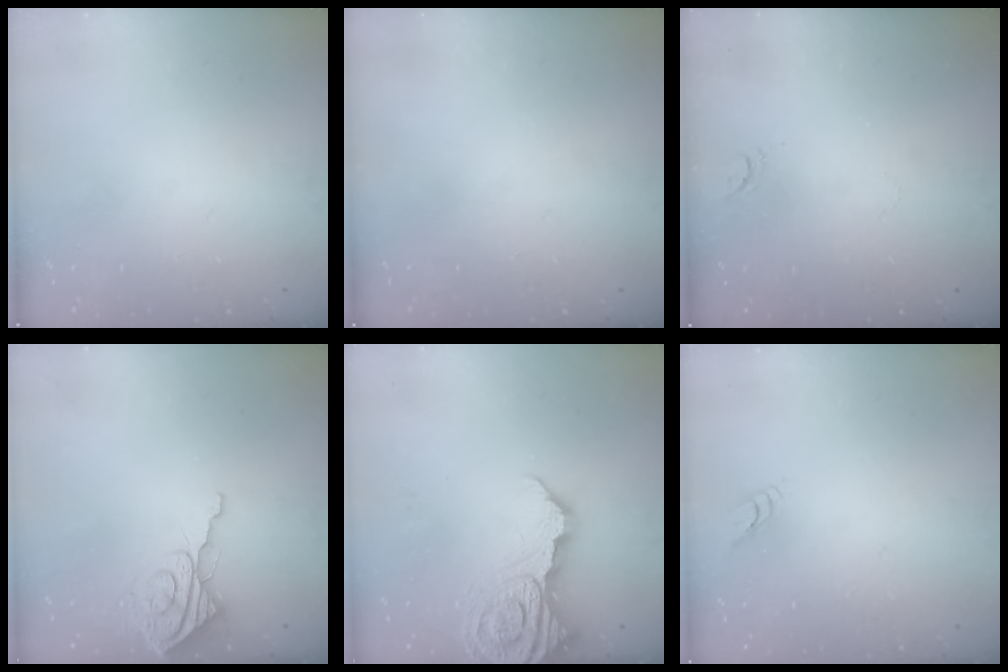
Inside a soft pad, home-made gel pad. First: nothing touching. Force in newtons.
{"total": 0.0}
{"total": 4.4, "press": 4.3, "slide": 0.5}
{"total": 8.9, "press": 8.8, "slide": 1.0}
{"total": 19.5, "press": 19.3, "slide": 2.3}
{"total": 2.6, "press": 2.6, "slide": 0.3}